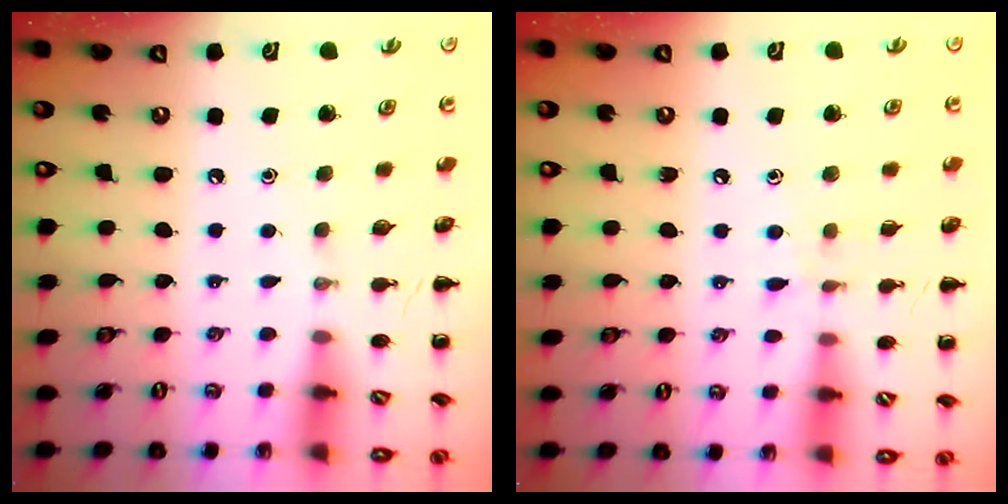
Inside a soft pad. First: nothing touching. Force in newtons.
{"total": 5.8, "press": 5.4, "slide": 2.2}